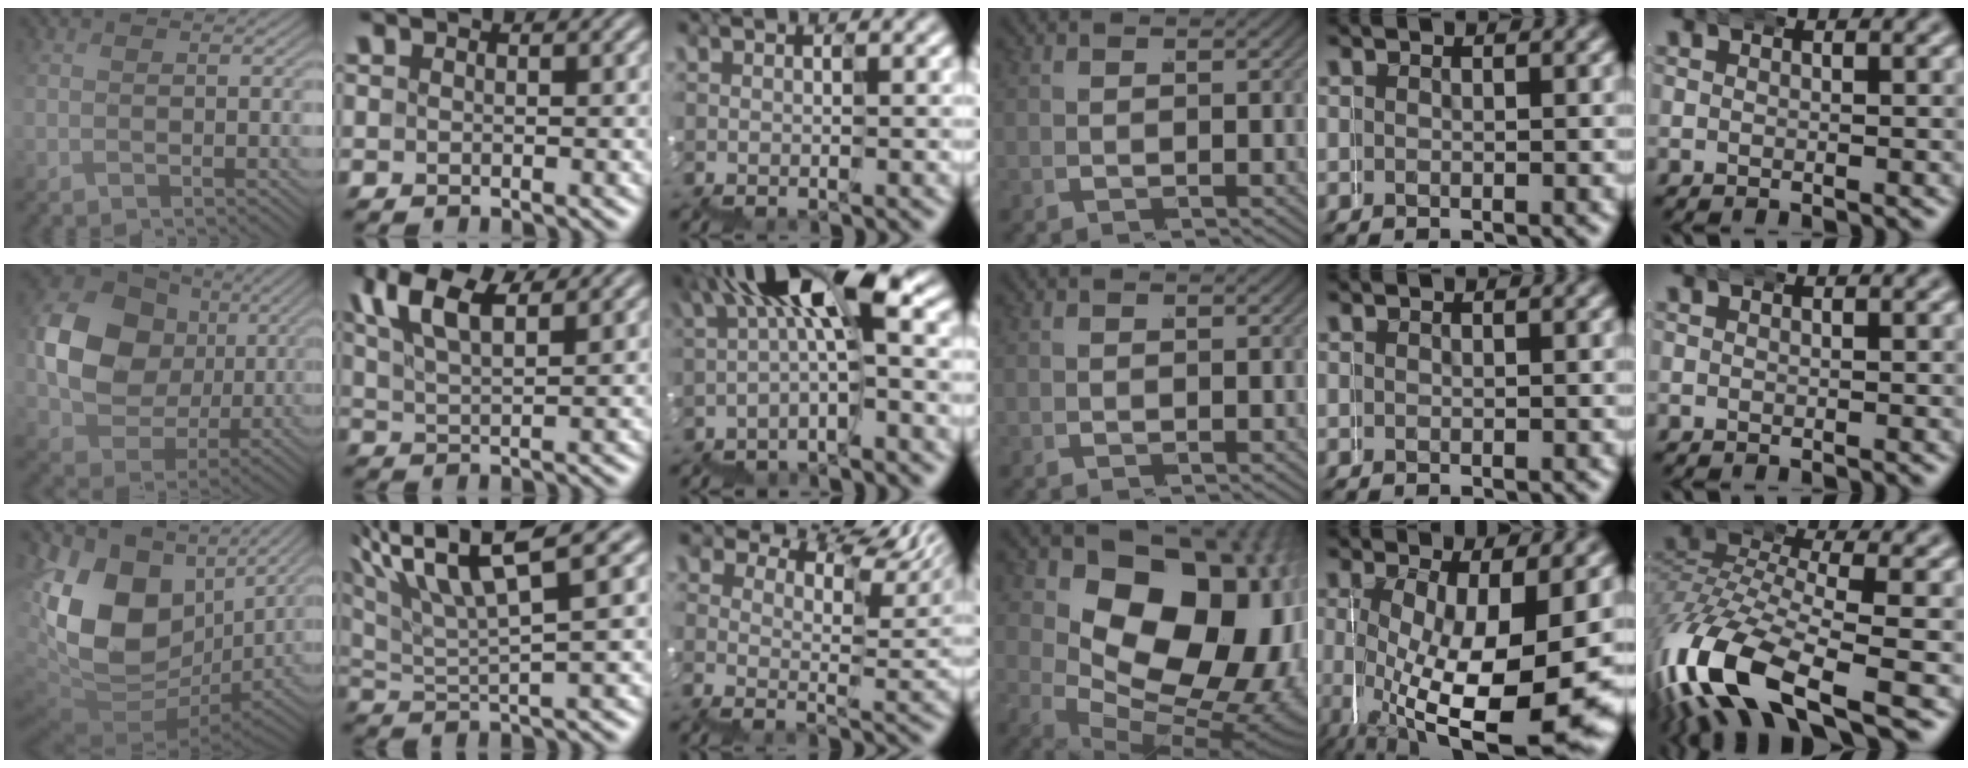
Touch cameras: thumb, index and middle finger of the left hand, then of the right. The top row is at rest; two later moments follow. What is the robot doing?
{"motion": "wrap", "object": "duck tape"}